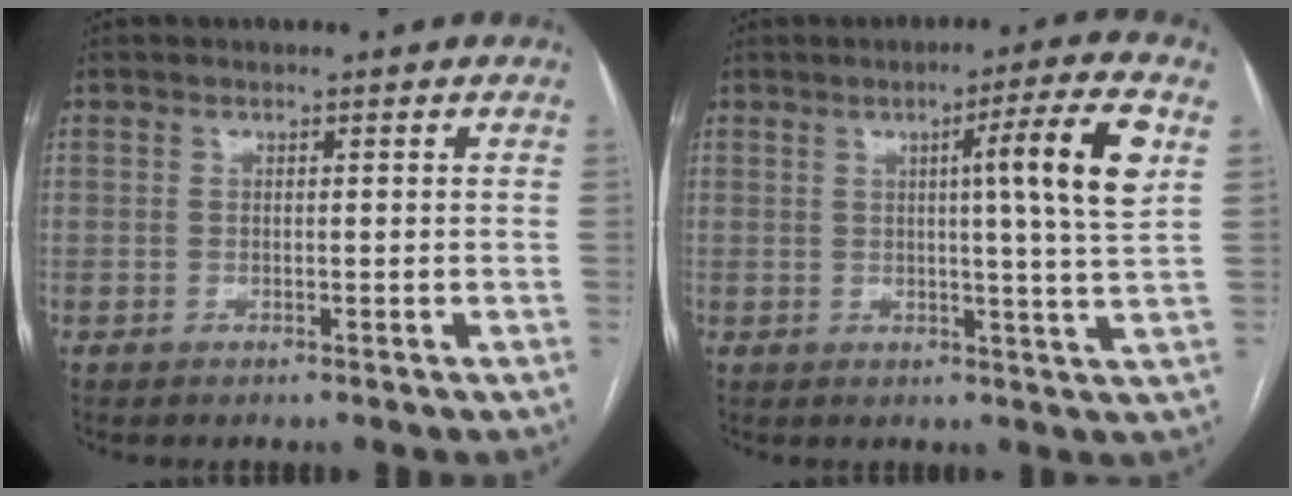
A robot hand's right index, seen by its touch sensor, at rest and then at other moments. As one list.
[{"total": 9.2, "force": [3.1, -1.1, 8.6], "torque": [-0.120, -0.006, 0.040]}]